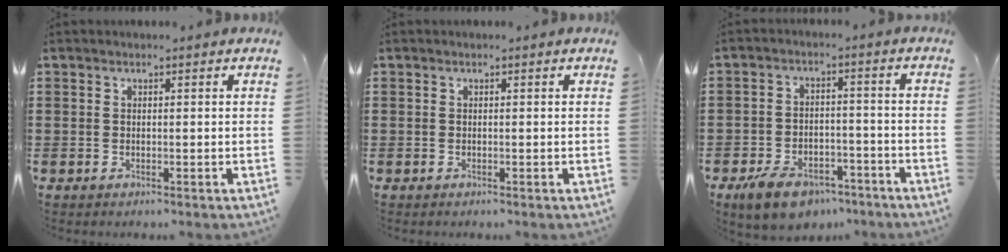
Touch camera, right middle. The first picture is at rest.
{"total": 0.0}
{"total": 6.1, "force": [-4.9, 2.6, 2.5], "torque": [-0.058, 0.010, -0.098]}